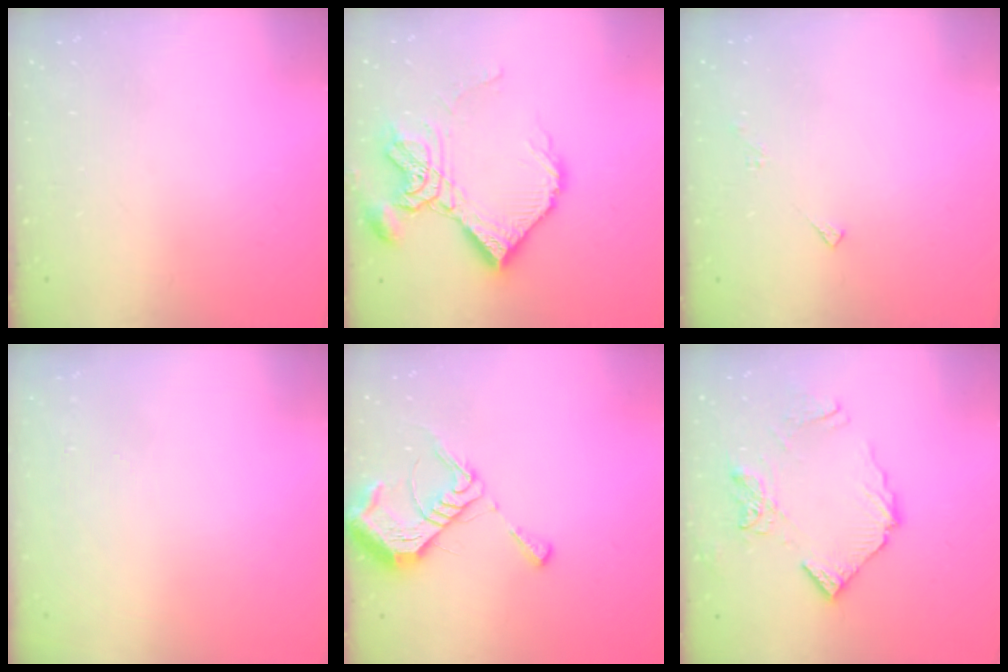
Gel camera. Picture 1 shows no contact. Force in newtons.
{"total": 17.2, "press": 17.1, "slide": 2.3}
{"total": 4.0, "press": 3.9, "slide": 0.6}
{"total": 2.0, "press": 2.0, "slide": 0.1}
{"total": 10.0, "press": 9.9, "slide": 1.3}
{"total": 11.6, "press": 11.5, "slide": 1.3}